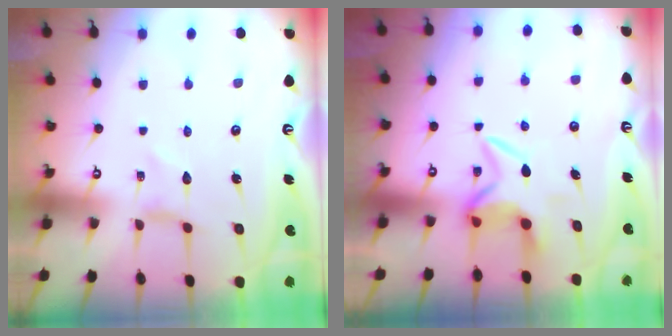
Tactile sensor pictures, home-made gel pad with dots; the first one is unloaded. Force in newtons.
{"total": 6.5, "press": 6.4, "slide": 0.8}